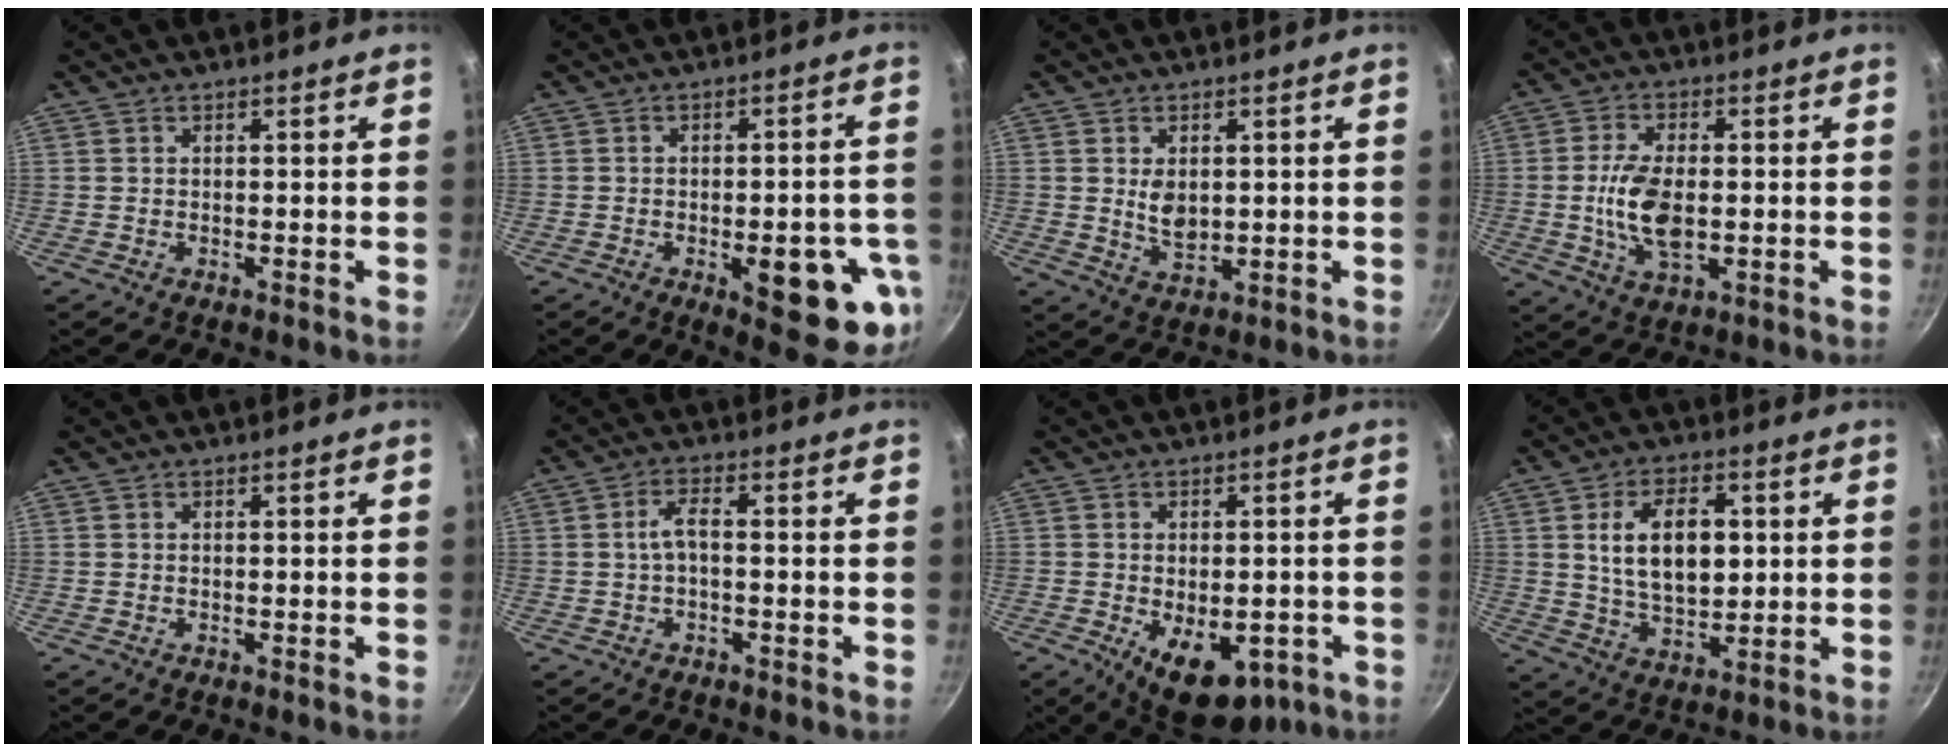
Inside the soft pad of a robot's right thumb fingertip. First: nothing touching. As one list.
[{"total": 14.5, "force": [-5.0, 5.1, 12.7], "torque": [-0.125, 0.018, -0.049]}, {"total": 5.0, "force": [0.8, 3.3, 3.7], "torque": [-0.049, -0.013, 0.023]}, {"total": 10.2, "force": [-0.7, 5.3, 8.7], "torque": [-0.168, -0.003, -0.010]}, {"total": 0.0}, {"total": 3.2, "force": [-0.2, 1.3, 2.9], "torque": [-0.059, 0.012, -0.008]}, {"total": 13.2, "force": [-5.2, 7.4, 9.6], "torque": [-0.132, 0.002, -0.058]}, {"total": 12.7, "force": [2.3, 7.5, 10.0], "torque": [-0.147, -0.007, 0.046]}]